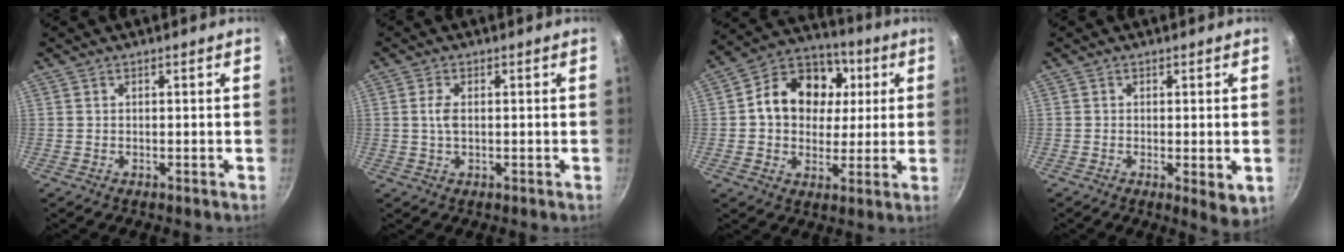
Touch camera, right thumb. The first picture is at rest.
{"total": 2.7, "force": [0.2, 1.5, 2.3], "torque": [-0.052, 0.003, 0.003]}
{"total": 15.5, "force": [2.3, 12.3, 9.2], "torque": [-0.104, 0.018, 0.031]}
{"total": 4.0, "force": [-0.8, 1.2, 3.8], "torque": [-0.058, -0.014, -0.013]}